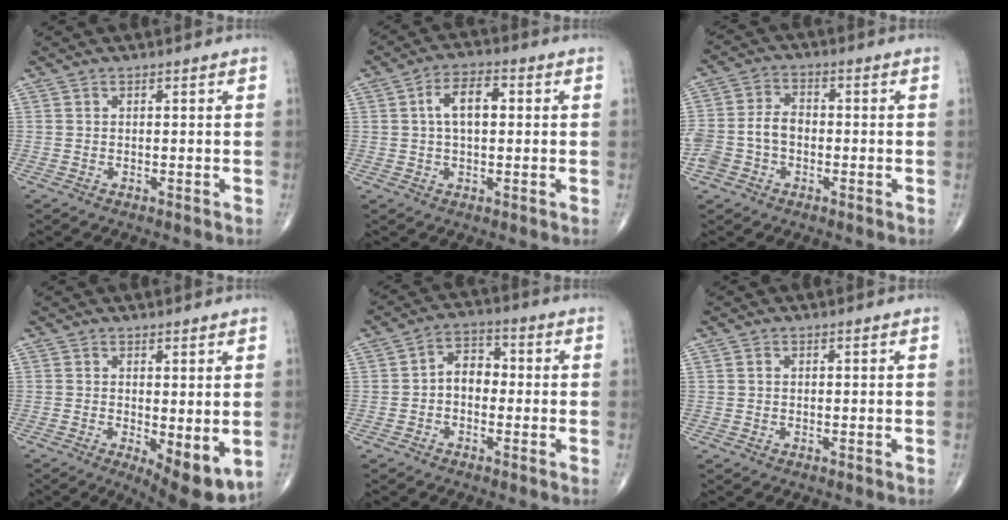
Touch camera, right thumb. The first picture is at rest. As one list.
[{"total": 6.9, "force": [1.0, 3.6, 5.7], "torque": [-0.099, 0.016, 0.012]}, {"total": 8.2, "force": [-1.8, 5.9, 5.3], "torque": [-0.109, 0.029, -0.039]}, {"total": 7.1, "force": [-0.9, 2.4, 6.6], "torque": [-0.092, -0.021, -0.009]}, {"total": 5.7, "force": [-0.8, 4.1, 3.9], "torque": [-0.043, 0.024, -0.027]}, {"total": 0.6, "force": [0.1, 0.5, 0.3], "torque": [-0.003, 0.001, 0.000]}]